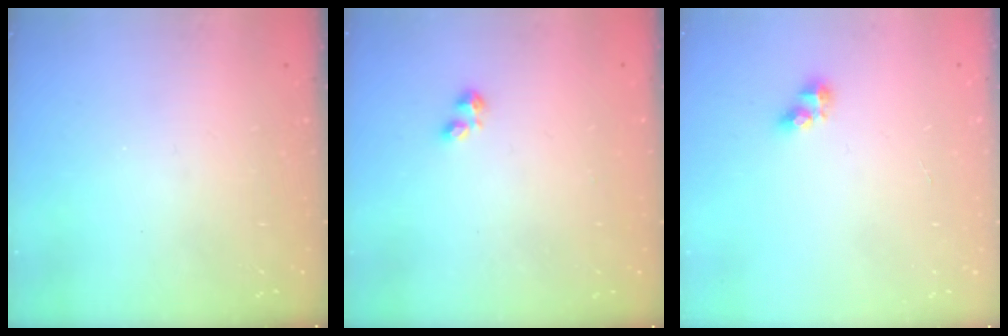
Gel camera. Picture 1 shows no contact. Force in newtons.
{"total": 1.0, "press": 0.9, "slide": 0.4}
{"total": 4.0, "press": 4.0, "slide": 0.5}